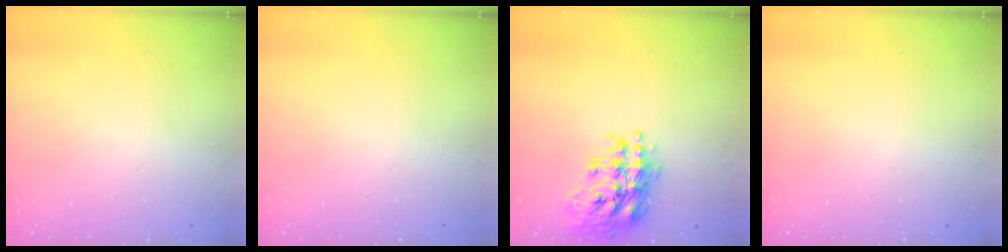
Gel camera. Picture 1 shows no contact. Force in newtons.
{"total": 0.0}
{"total": 20.1, "press": 20.1, "slide": 1.4}
{"total": 0.0}